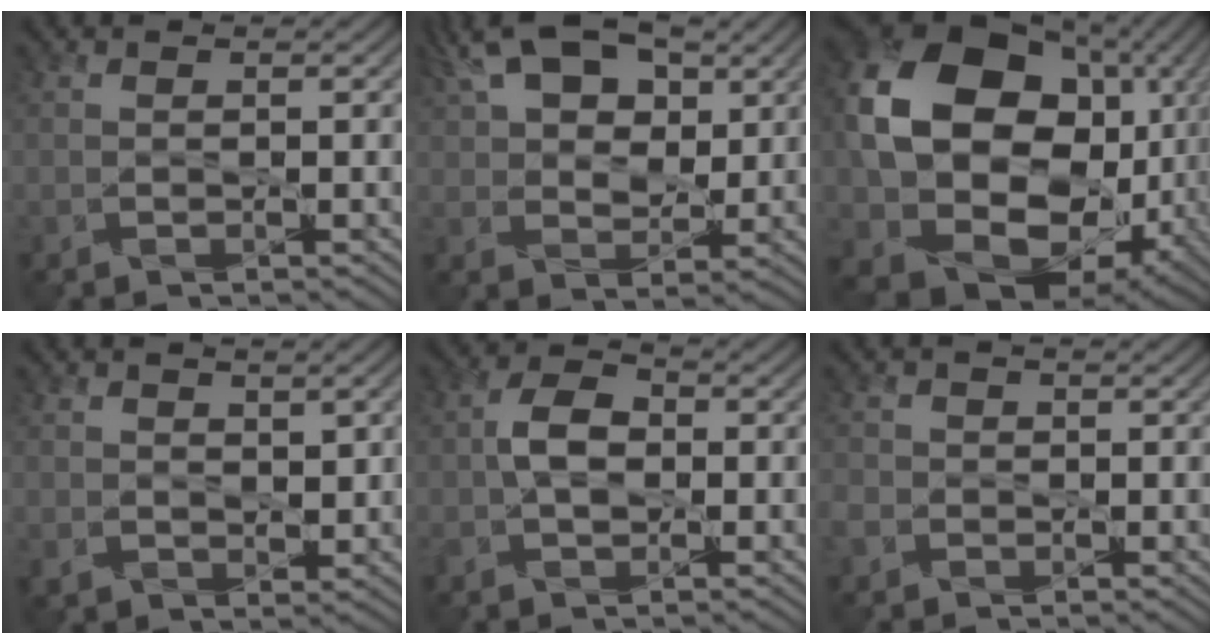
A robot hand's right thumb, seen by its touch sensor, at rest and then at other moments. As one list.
[{"total": 12.0, "force": [5.4, 7.0, 8.2], "torque": [-0.170, 0.019, 0.082]}, {"total": 20.1, "force": [0.0, 15.7, 12.5], "torque": [-0.271, -0.039, 0.023]}, {"total": 3.1, "force": [1.2, 2.3, 1.7], "torque": [-0.043, -0.011, 0.025]}, {"total": 4.6, "force": [-0.3, 3.2, 3.4], "torque": [-0.075, 0.002, -0.008]}, {"total": 2.4, "force": [-0.7, 2.2, 0.7], "torque": [-0.025, -0.004, -0.020]}]